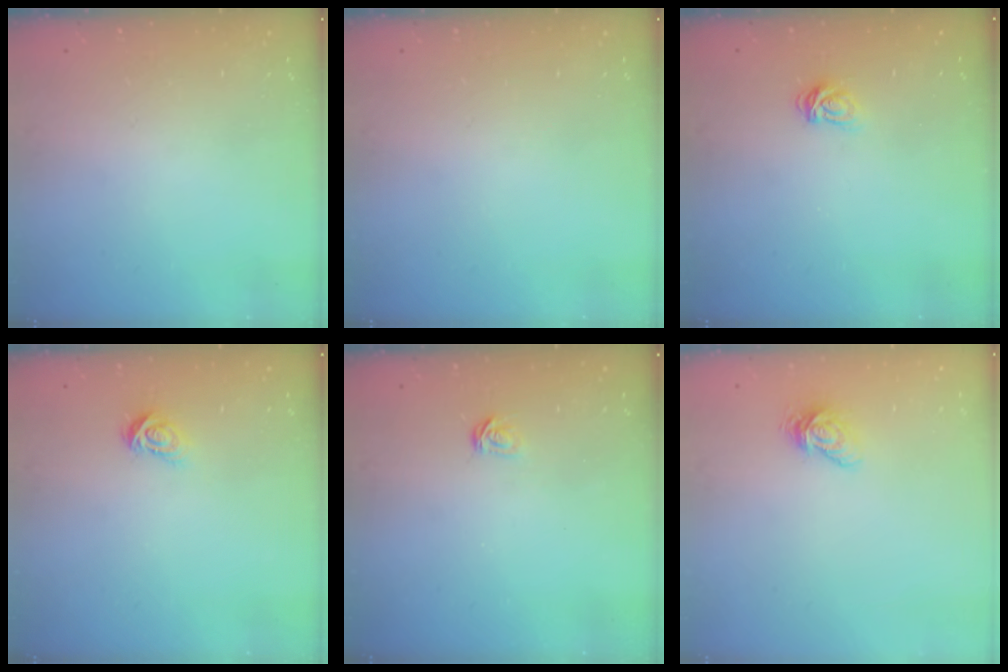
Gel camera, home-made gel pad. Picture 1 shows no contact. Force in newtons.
{"total": 0.0}
{"total": 5.2, "press": 5.2, "slide": 0.6}
{"total": 3.6, "press": 3.6, "slide": 0.4}
{"total": 3.2, "press": 3.2, "slide": 0.2}
{"total": 6.4, "press": 6.4, "slide": 0.3}